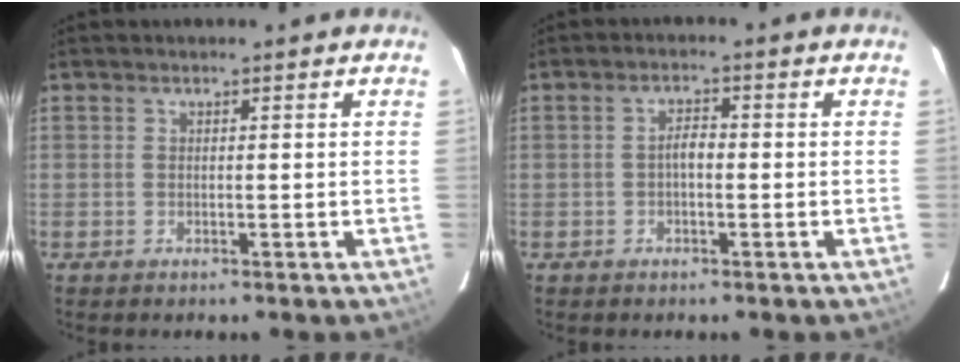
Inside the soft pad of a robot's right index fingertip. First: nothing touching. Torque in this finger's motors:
{"motor_torque": [0.59, 0.00, 0.32, 0.05]}